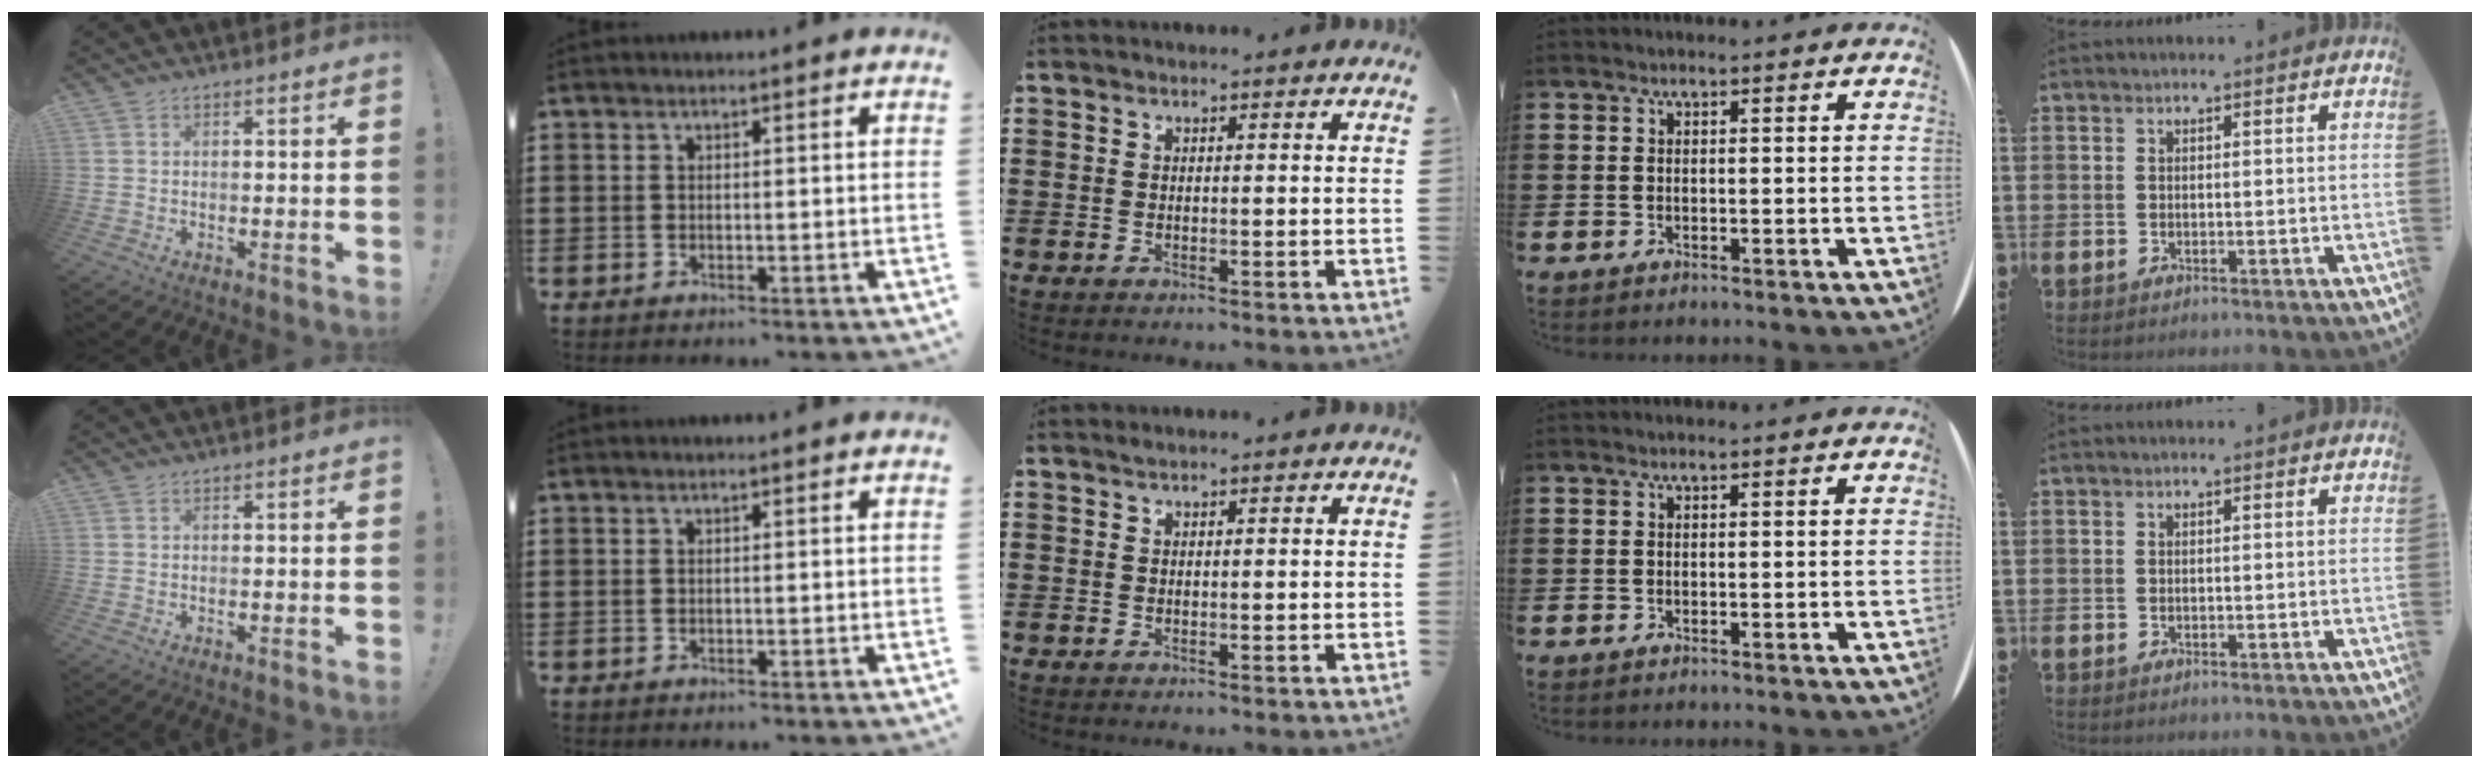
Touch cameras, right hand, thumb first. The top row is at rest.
{"middle": {"total": 0.5, "force": [0.5, -0.1, 0.2], "torque": [-0.004, -0.003, 0.010]}}